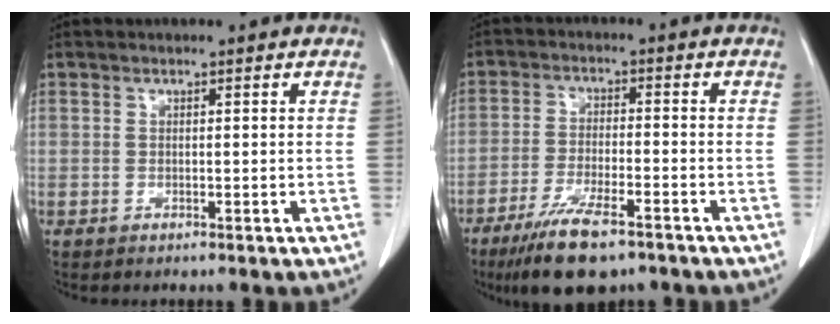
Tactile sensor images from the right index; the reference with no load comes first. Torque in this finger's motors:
{"motor_torque": [1.18, -0.96, 0.24, 0.12]}